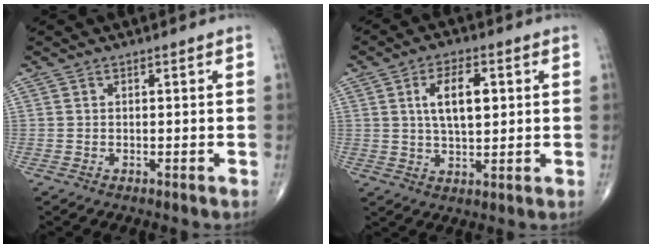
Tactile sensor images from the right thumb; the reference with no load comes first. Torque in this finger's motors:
{"motor_torque": [0.13, 1.59, 0.43, -0.18, 0.02]}